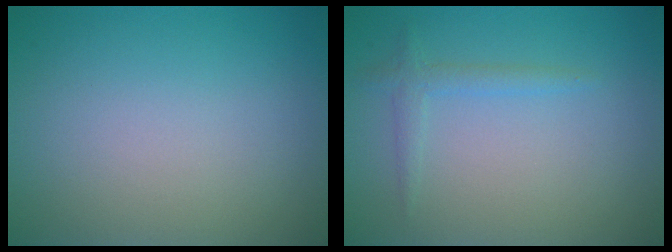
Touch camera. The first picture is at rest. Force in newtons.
{"total": 1.4, "press": 1.4, "slide": 0.1}